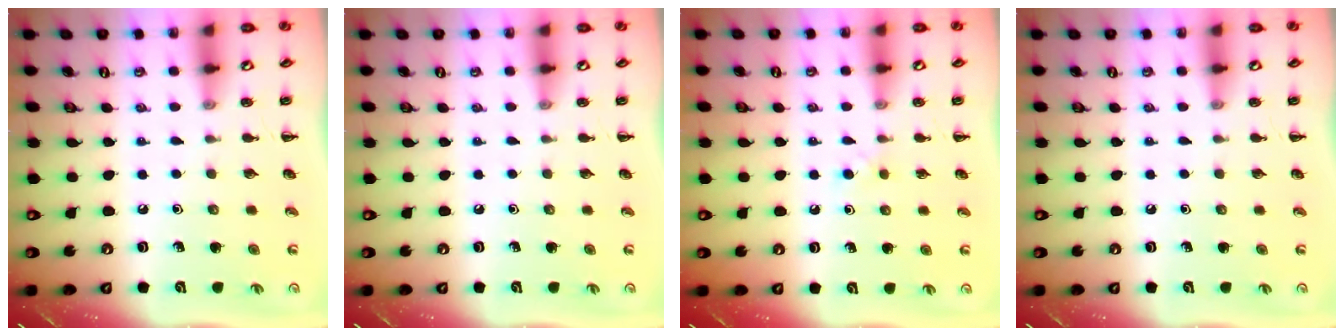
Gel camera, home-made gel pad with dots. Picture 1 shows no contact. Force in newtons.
{"total": 0.0}
{"total": 3.0, "press": 2.6, "slide": 1.4}
{"total": 0.0}